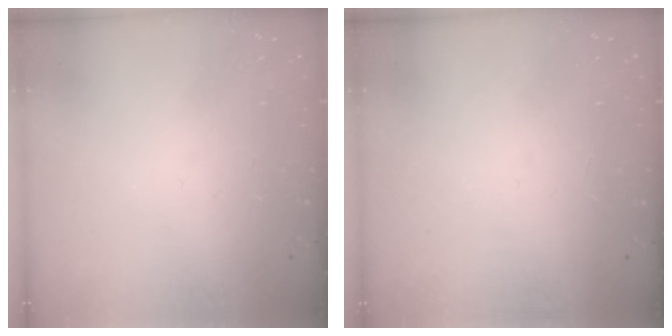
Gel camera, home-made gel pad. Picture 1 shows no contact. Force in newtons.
{"total": 1.6, "press": 1.6, "slide": 0.1}